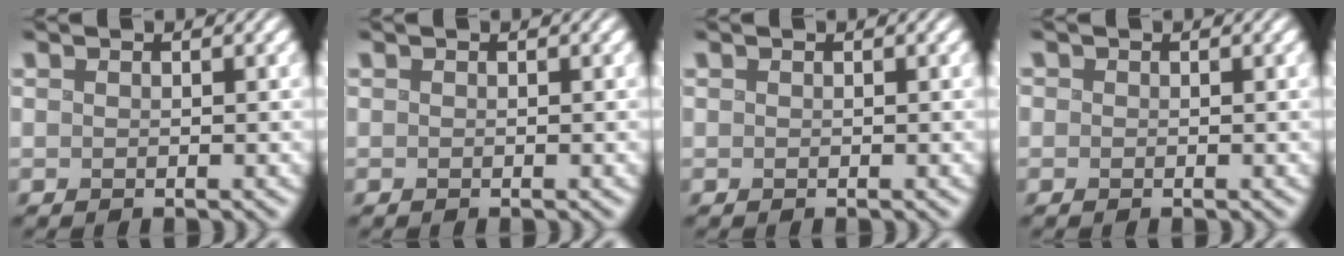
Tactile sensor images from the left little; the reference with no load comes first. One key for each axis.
{"total": 0.0}
{"total": 0.0}
{"total": 0.7, "fx": 0.1, "fy": 0.7, "fz": 0.3, "tx": -0.004, "ty": 0.002, "tz": -0.003}